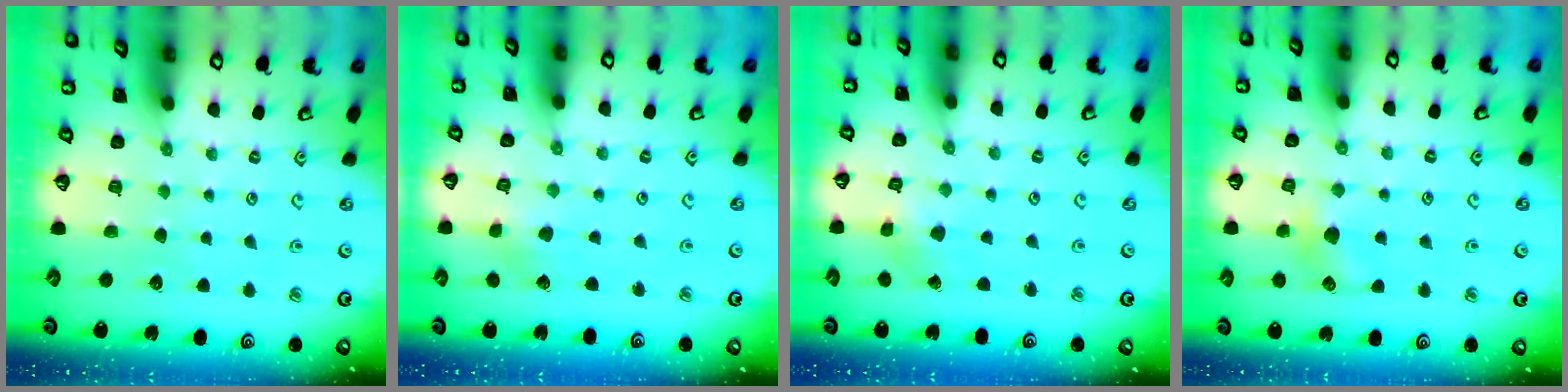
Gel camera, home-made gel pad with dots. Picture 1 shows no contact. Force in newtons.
{"total": 2.5, "press": 2.4, "slide": 0.3}
{"total": 2.3, "press": 2.3, "slide": 0.2}
{"total": 5.9, "press": 5.8, "slide": 1.3}